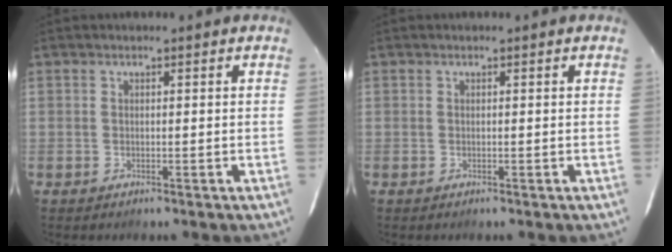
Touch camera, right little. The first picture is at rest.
{"total": 0.0}